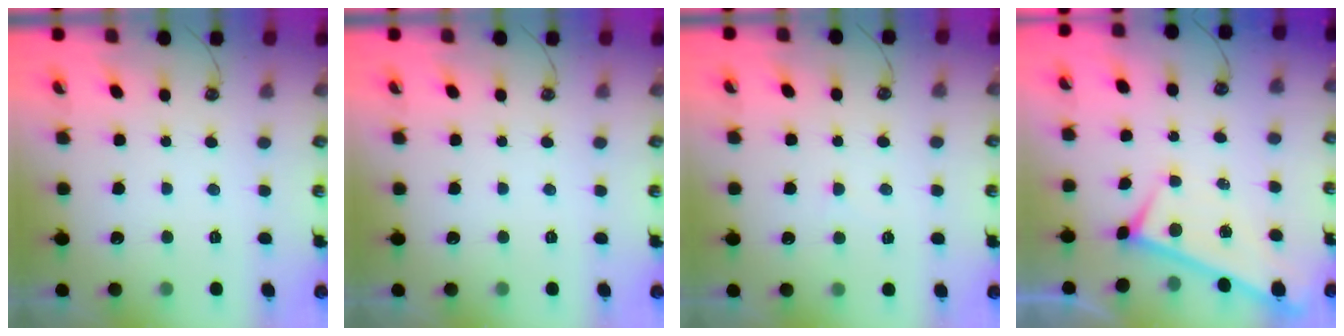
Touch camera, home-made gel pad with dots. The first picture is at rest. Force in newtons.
{"total": 0.0}
{"total": 2.5, "press": 2.3, "slide": 0.8}
{"total": 0.0}